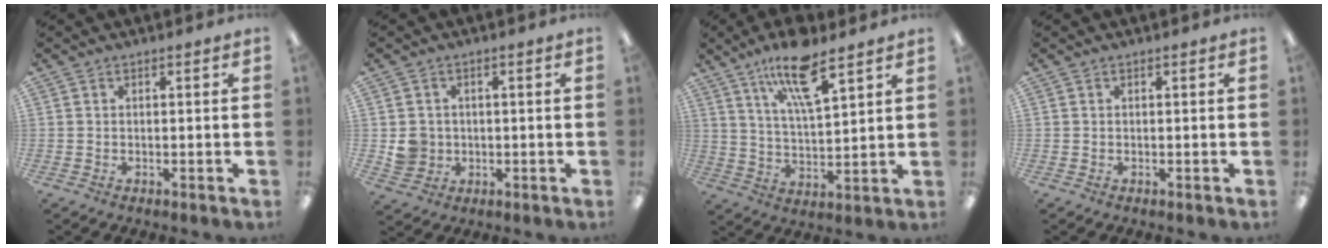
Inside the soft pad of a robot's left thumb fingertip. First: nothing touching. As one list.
[{"total": 4.6, "force": [0.0, 4.5, 1.1], "torque": [-0.011, 0.004, 0.002]}, {"total": 13.6, "force": [9.1, 4.0, 9.2], "torque": [-0.165, -0.036, 0.155]}, {"total": 0.0}]